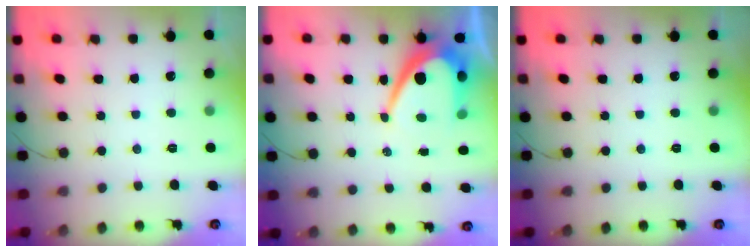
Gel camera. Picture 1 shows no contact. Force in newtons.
{"total": 11.8, "press": 11.8, "slide": 0.8}
{"total": 0.0}